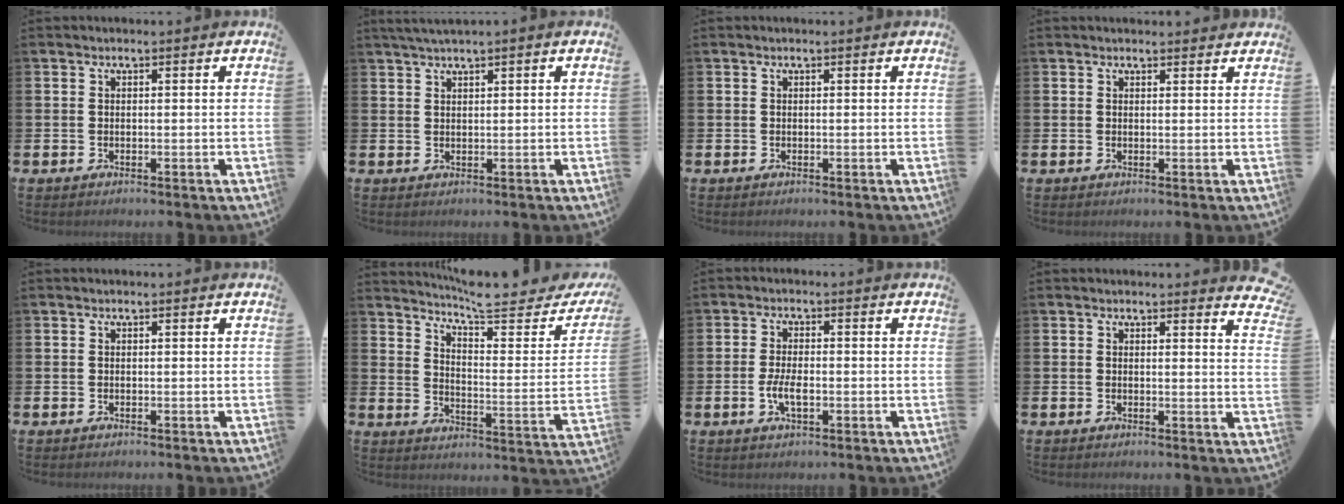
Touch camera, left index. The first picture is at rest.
{"total": 1.7, "force": [1.4, -0.1, 1.0], "torque": [-0.026, 0.003, 0.028]}
{"total": 0.0}
{"total": 1.1, "force": [1.1, 0.3, 0.1], "torque": [0.007, -0.001, 0.018]}
{"total": 0.0}
{"total": 6.6, "force": [5.9, 0.7, 3.0], "torque": [-0.066, -0.050, 0.092]}
{"total": 3.3, "force": [-0.8, 1.4, 2.9], "torque": [-0.059, 0.000, -0.017]}
{"total": 2.1, "force": [2.1, 0.2, 0.1], "torque": [0.011, -0.017, 0.034]}